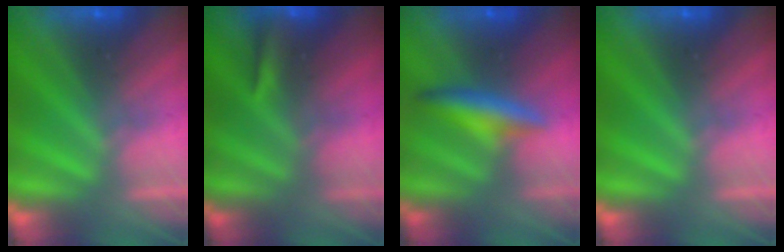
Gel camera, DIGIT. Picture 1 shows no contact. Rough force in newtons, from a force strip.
{"total": 4.7}
{"total": 2.4}
{"total": 0.0}